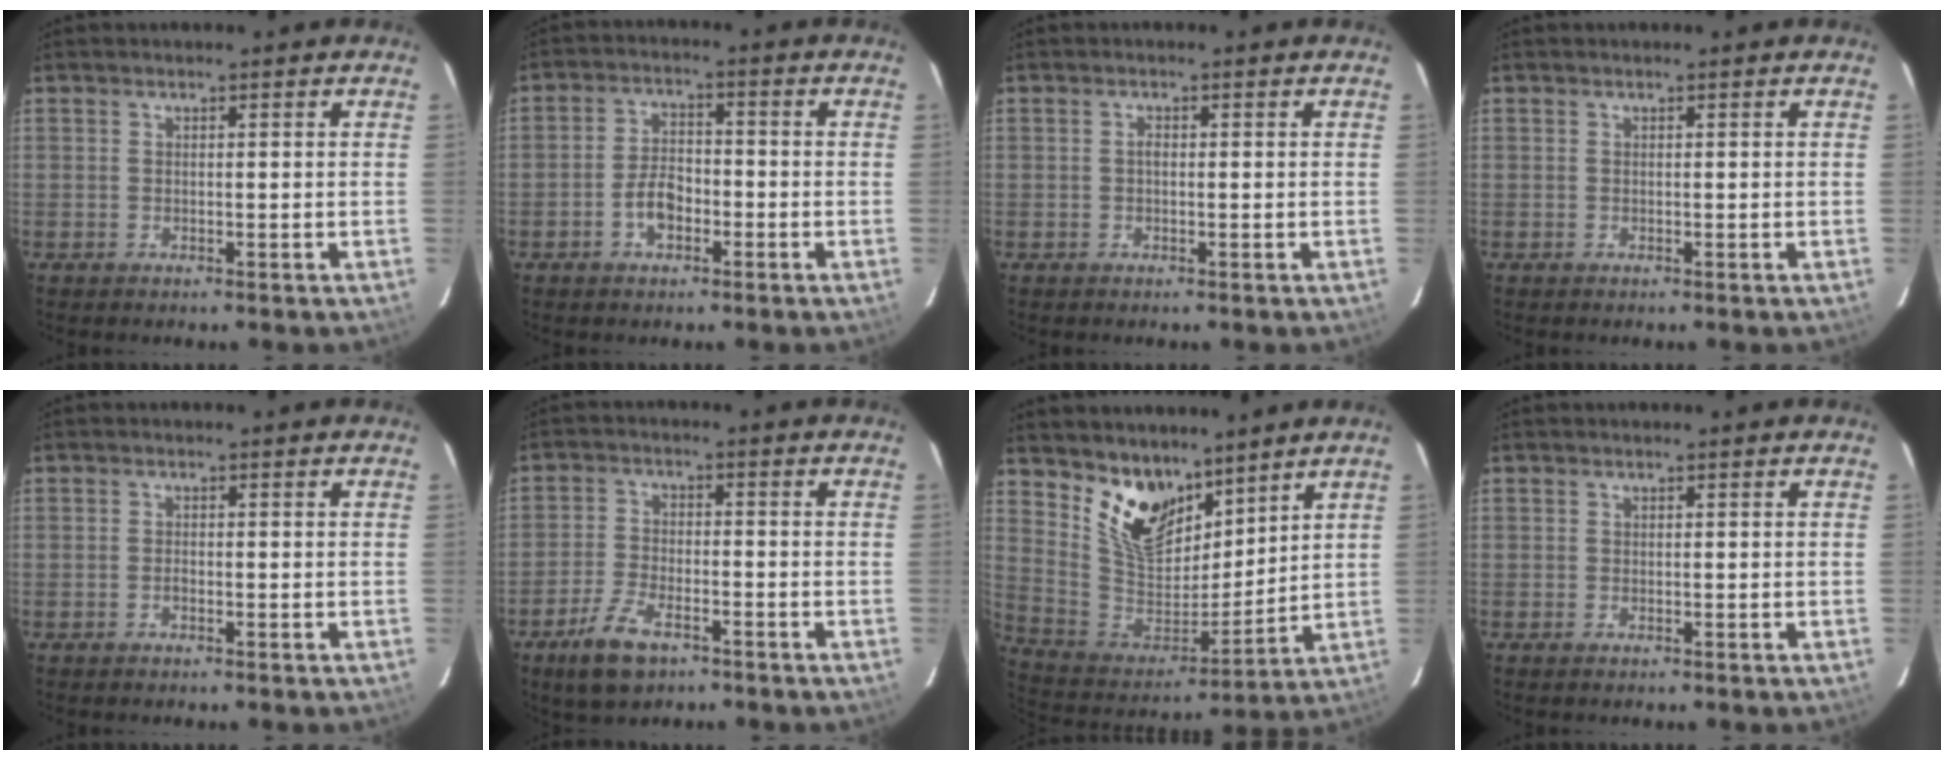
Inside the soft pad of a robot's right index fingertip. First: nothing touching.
{"total": 5.3, "force": [-2.4, 3.0, 3.6], "torque": [-0.073, 0.012, -0.042]}
{"total": 0.8, "force": [-0.1, 0.5, 0.6], "torque": [-0.010, 0.004, -0.003]}
{"total": 0.0}
{"total": 0.9, "force": [-0.5, 0.5, 0.6], "torque": [-0.014, 0.003, -0.010]}
{"total": 8.1, "force": [-5.2, 3.6, 5.0], "torque": [-0.125, -0.007, -0.097]}
{"total": 14.4, "force": [9.9, 7.7, 7.0], "torque": [-0.145, -0.005, 0.199]}
{"total": 0.0}